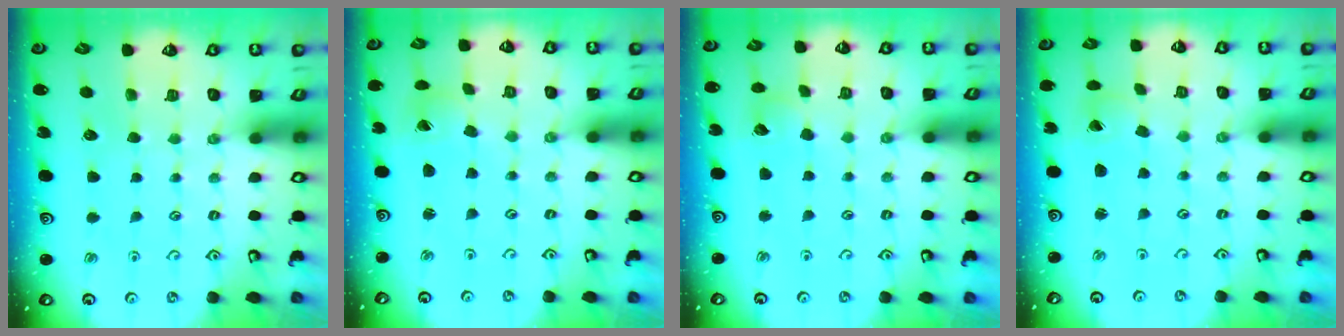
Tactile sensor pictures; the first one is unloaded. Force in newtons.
{"total": 0.6, "press": 0.6, "slide": 0.2}
{"total": 2.9, "press": 2.9, "slide": 0.3}
{"total": 1.5, "press": 1.5, "slide": 0.1}